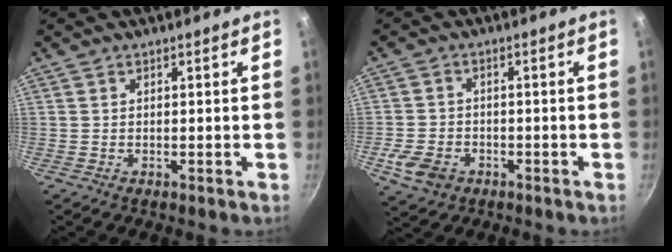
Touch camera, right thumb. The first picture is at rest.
{"total": 6.2, "force": [-2.7, 4.7, 3.1], "torque": [-0.058, 0.012, -0.043]}